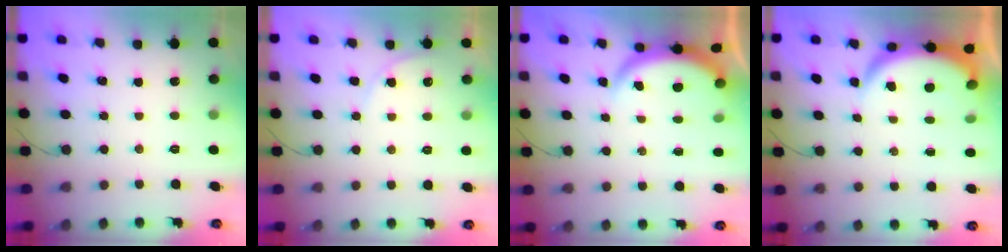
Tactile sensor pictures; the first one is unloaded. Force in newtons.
{"total": 4.8, "press": 4.8, "slide": 0.5}
{"total": 3.9, "press": 3.9, "slide": 0.2}
{"total": 6.2, "press": 6.2, "slide": 0.6}